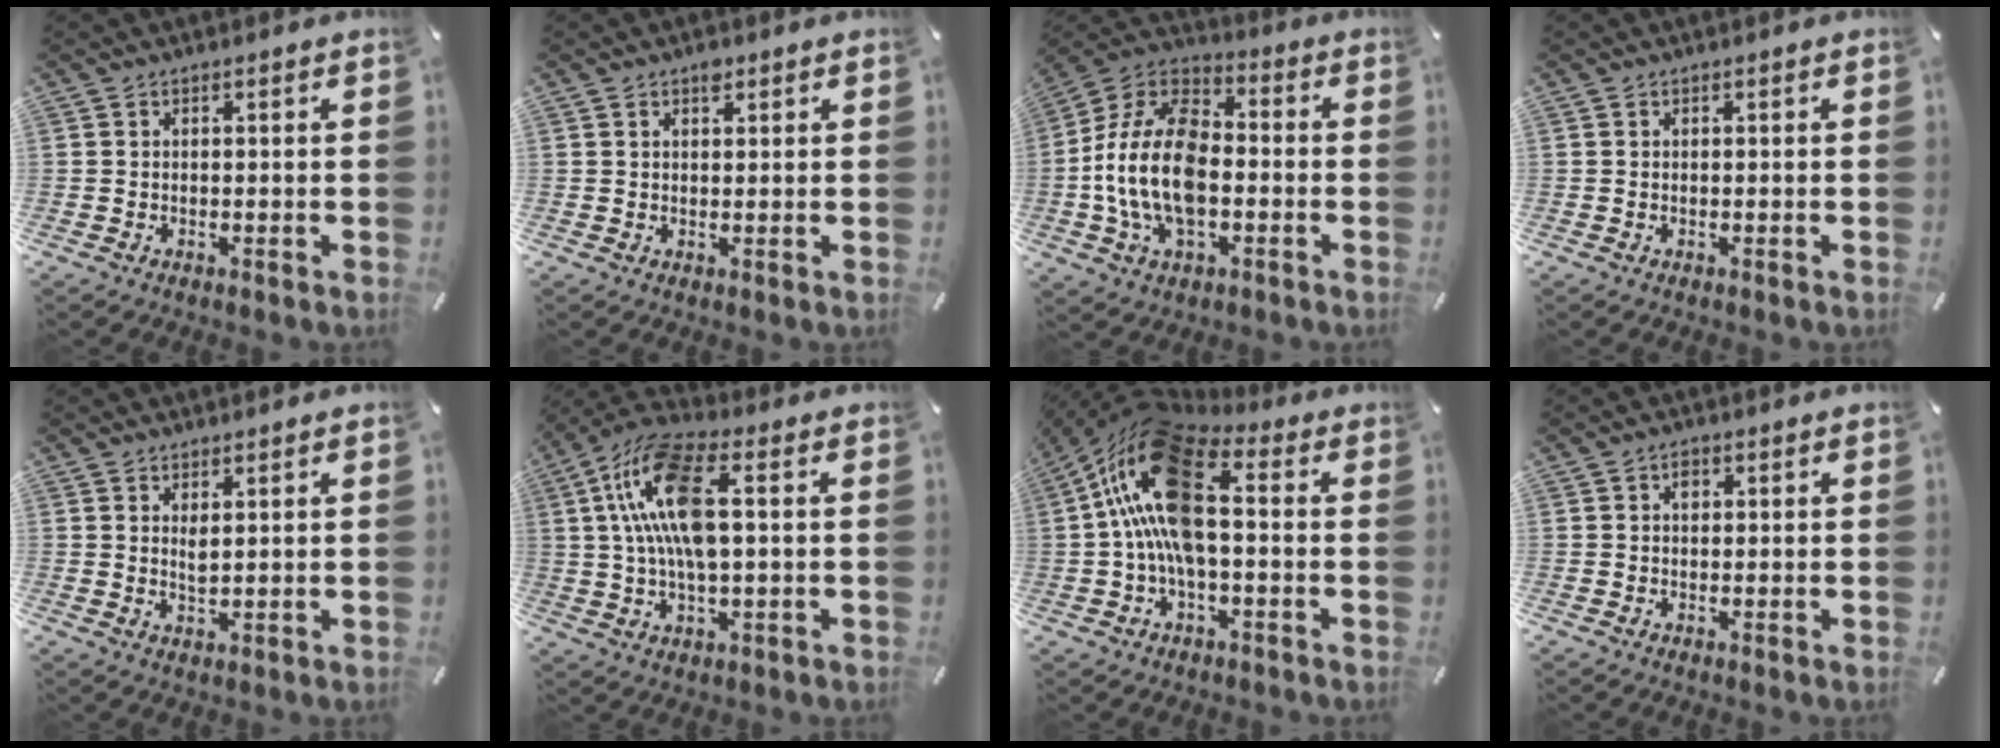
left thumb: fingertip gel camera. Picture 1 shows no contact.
{"total": 1.9, "force": [1.3, 1.1, 1.0], "torque": [-0.013, -0.001, 0.021]}
{"total": 17.5, "force": [-4.0, 11.0, 13.1], "torque": [-0.290, 0.016, -0.077]}
{"total": 0.0}
{"total": 2.3, "force": [1.4, 0.8, 1.7], "torque": [-0.029, -0.002, 0.023]}
{"total": 14.7, "force": [2.5, 6.3, 13.1], "torque": [-0.276, -0.001, 0.040]}
{"total": 19.5, "force": [2.1, 10.4, 16.4], "torque": [-0.319, 0.000, 0.038]}
{"total": 1.5, "force": [0.4, 1.2, 0.8], "torque": [-0.009, 0.003, 0.004]}